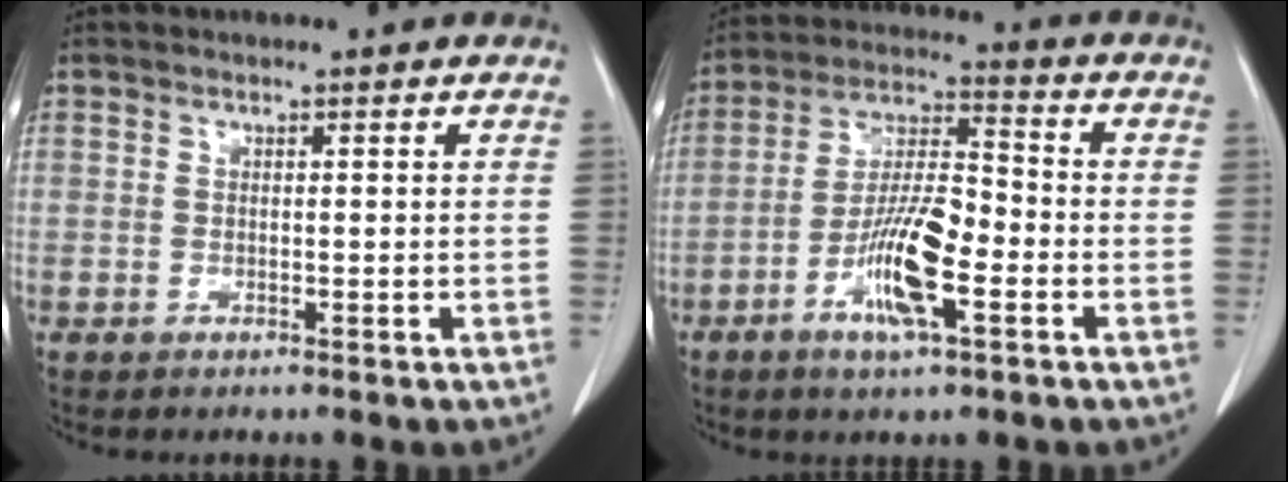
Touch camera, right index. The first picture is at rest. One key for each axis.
{"total": 10.8, "fx": -3.7, "fy": 3.1, "fz": 9.6, "tx": -0.185, "ty": 0.003, "tz": -0.066}